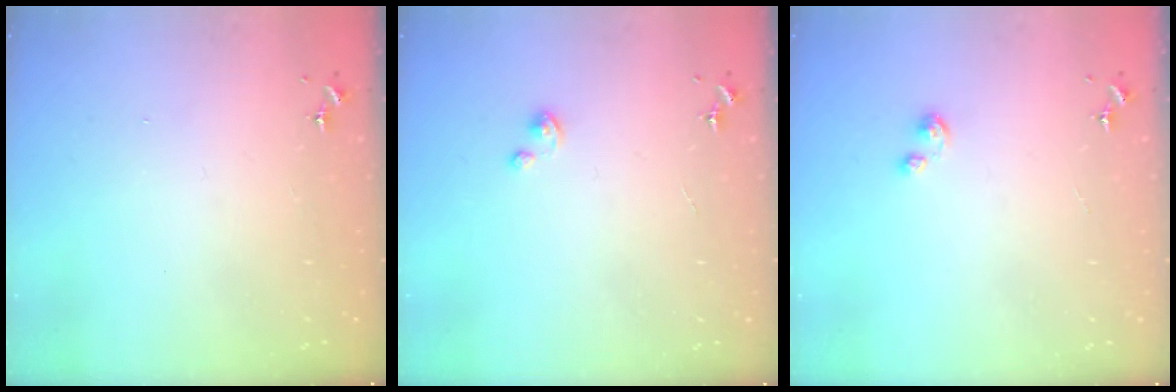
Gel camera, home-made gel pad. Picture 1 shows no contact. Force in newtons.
{"total": 1.8, "press": 1.8, "slide": 0.2}
{"total": 3.3, "press": 3.3, "slide": 0.4}